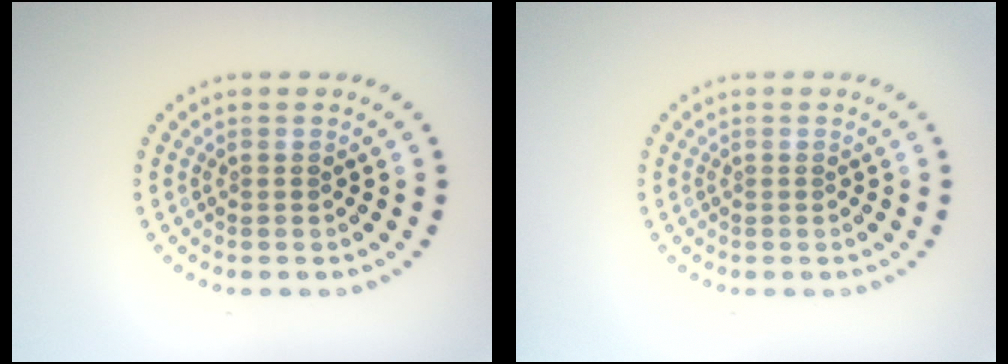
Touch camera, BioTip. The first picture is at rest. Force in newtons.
{"total": 0.0}